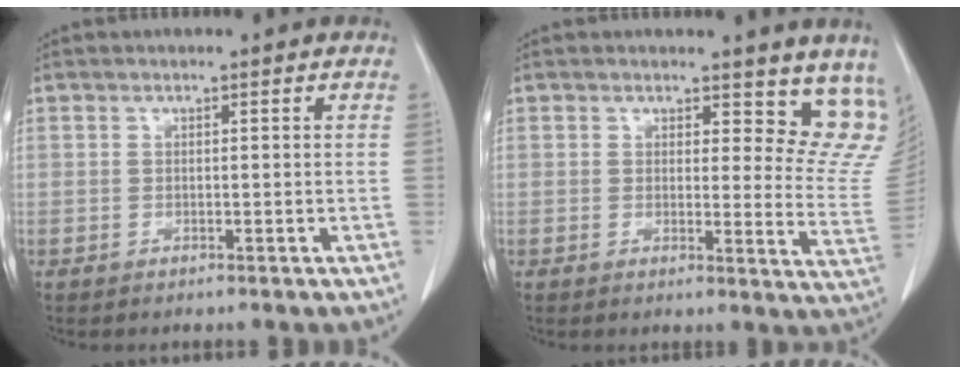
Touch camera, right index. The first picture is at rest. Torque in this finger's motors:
{"motor_torque": [-0.07, -0.07, -0.04, -0.01]}